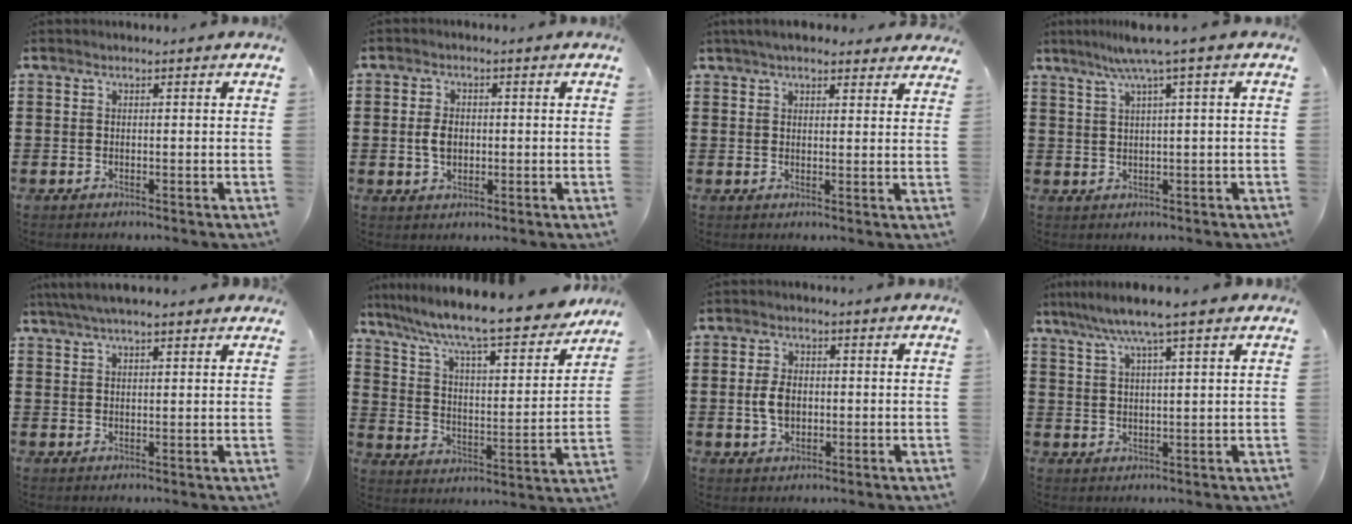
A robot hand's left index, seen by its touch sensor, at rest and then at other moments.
{"total": 3.4, "force": [0.0, 2.2, 2.6], "torque": [-0.059, 0.004, -0.004]}
{"total": 4.1, "force": [3.7, 0.9, 1.6], "torque": [-0.040, -0.002, 0.068]}
{"total": 5.1, "force": [2.4, -0.7, 4.4], "torque": [-0.088, -0.005, 0.039]}
{"total": 4.2, "force": [3.5, 0.6, 2.3], "torque": [-0.053, 0.002, 0.063]}
{"total": 9.8, "force": [8.6, 0.3, 4.7], "torque": [-0.118, -0.063, 0.138]}
{"total": 4.5, "force": [-0.2, 2.9, 3.4], "torque": [-0.083, 0.004, -0.009]}
{"total": 6.5, "force": [4.8, 0.1, 4.3], "torque": [-0.096, -0.009, 0.083]}